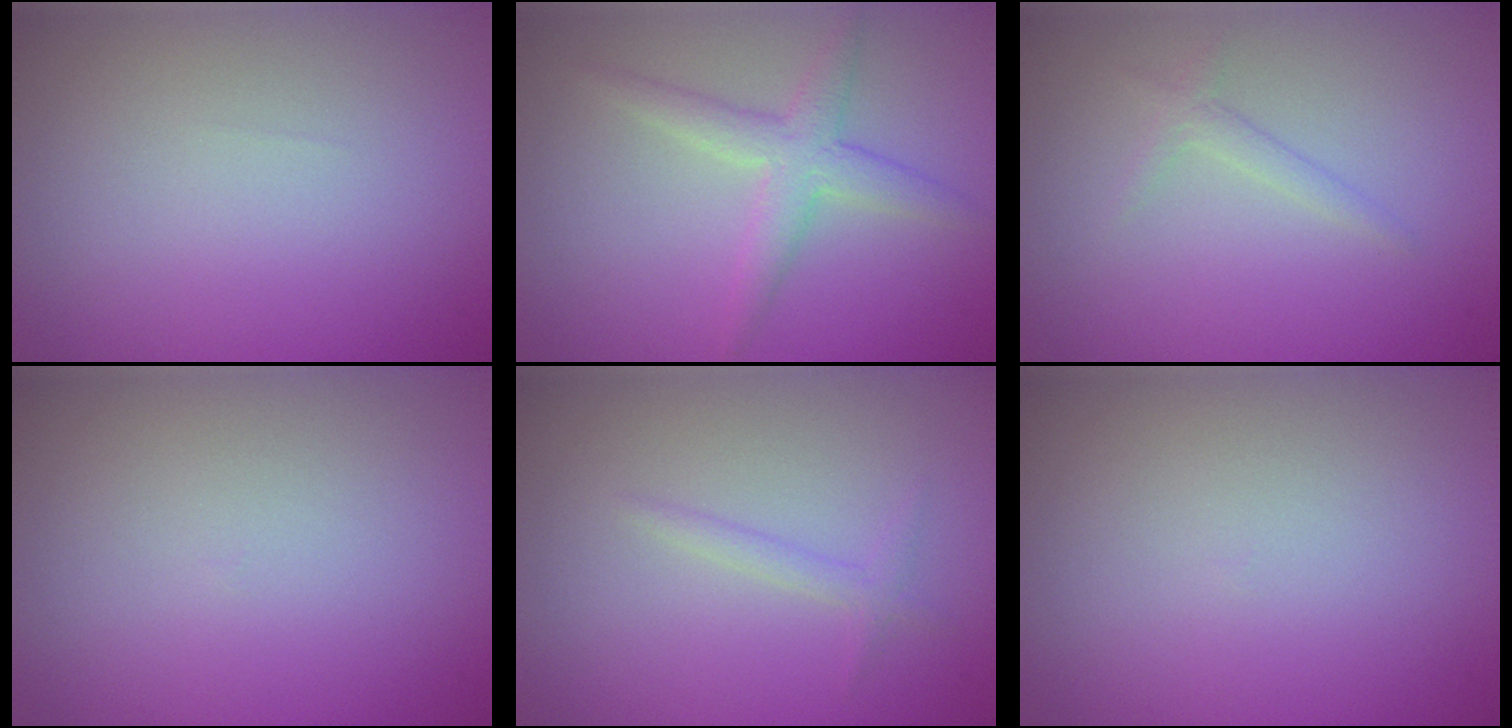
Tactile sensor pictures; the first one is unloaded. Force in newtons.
{"total": 3.0, "press": 3.0, "slide": 0.1}
{"total": 1.1, "press": 1.1, "slide": 0.1}
{"total": 0.0}
{"total": 1.1, "press": 1.1, "slide": 0.1}
{"total": 0.0}